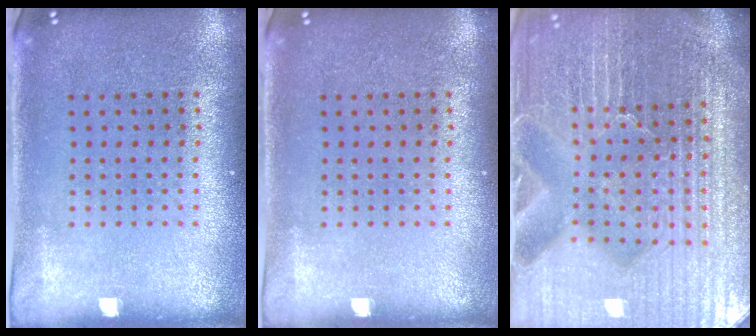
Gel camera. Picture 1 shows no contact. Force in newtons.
{"total": 0.0}
{"total": 6.4, "press": 5.7, "slide": 2.9}